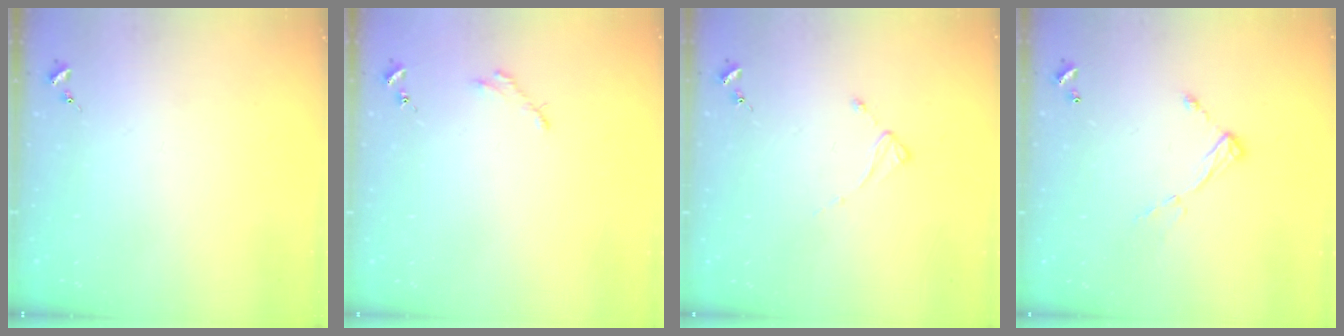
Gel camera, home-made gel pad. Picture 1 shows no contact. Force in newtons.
{"total": 2.5, "press": 2.5, "slide": 0.2}
{"total": 2.4, "press": 2.4, "slide": 0.3}
{"total": 8.2, "press": 8.2, "slide": 0.5}